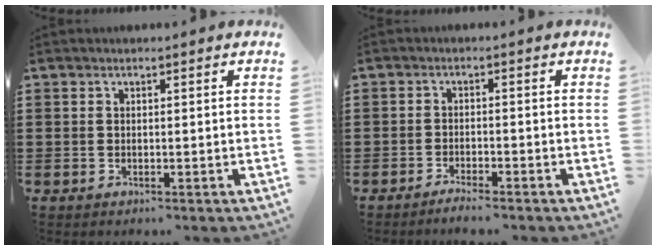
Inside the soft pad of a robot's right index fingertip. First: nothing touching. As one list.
[{"total": 1.8, "force": [-1.8, -0.1, 0.3], "torque": [-0.008, 0.003, -0.035]}]